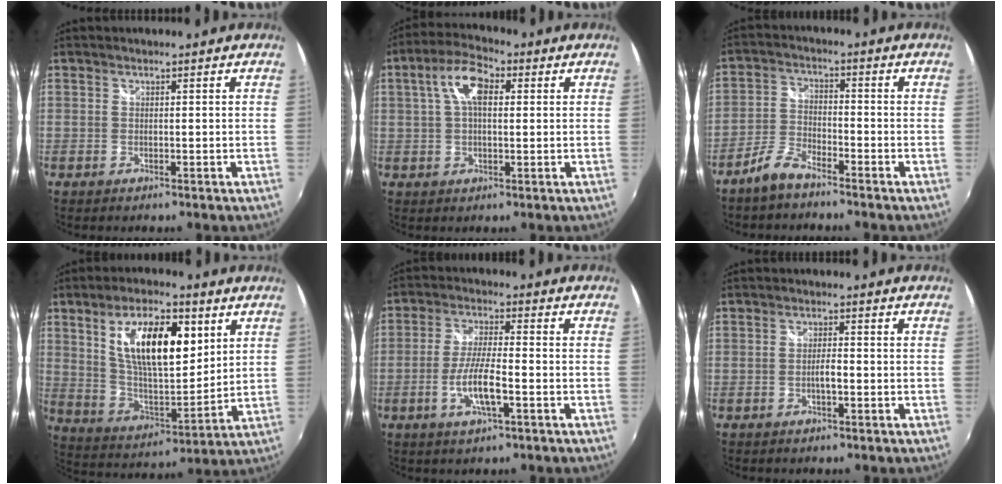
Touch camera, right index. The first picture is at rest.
{"total": 7.8, "force": [2.1, 3.8, 6.6], "torque": [-0.128, 0.022, 0.034]}
{"total": 5.3, "force": [-4.5, 1.5, 2.5], "torque": [-0.064, 0.005, -0.093]}
{"total": 17.5, "force": [6.9, 7.3, 14.4], "torque": [-0.245, 0.002, 0.130]}
{"total": 8.1, "force": [-2.9, 1.6, 7.4], "torque": [-0.148, -0.005, -0.056]}
{"total": 2.4, "force": [-0.8, 0.5, 2.1], "torque": [-0.039, 0.001, -0.016]}